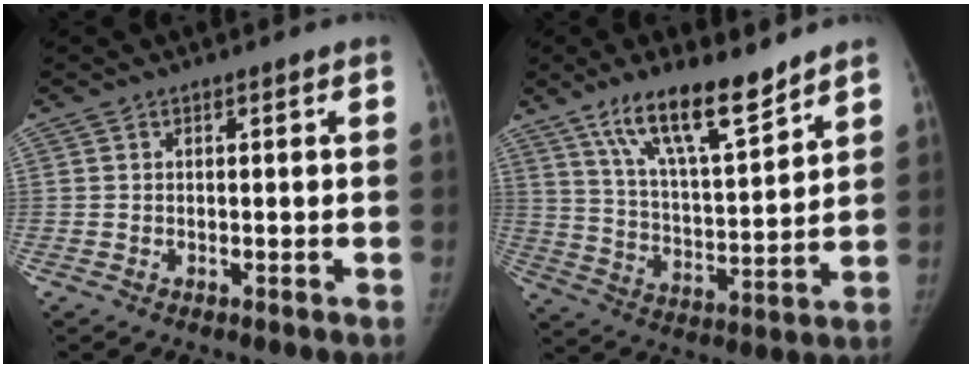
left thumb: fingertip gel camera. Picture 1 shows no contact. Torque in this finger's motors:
{"motor_torque": [0.44, 0.05, 1.34, -1.19, 0.29]}